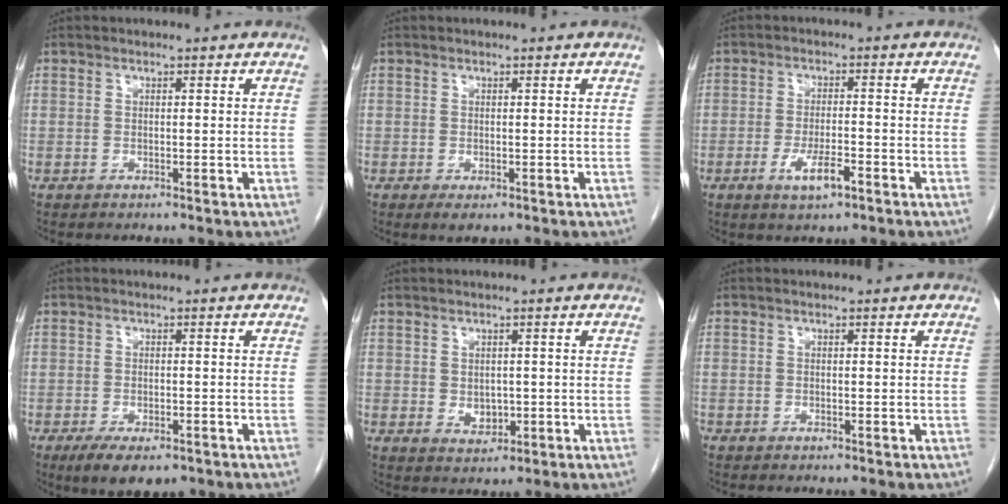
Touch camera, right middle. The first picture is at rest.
{"total": 1.6, "force": [-0.8, 0.7, 1.2], "torque": [-0.019, -0.005, -0.005]}
{"total": 4.7, "force": [-2.4, 0.9, 4.0], "torque": [-0.079, -0.003, -0.041]}
{"total": 6.9, "force": [-4.7, 2.6, 4.4], "torque": [-0.073, -0.012, -0.073]}
{"total": 2.5, "force": [-0.2, 1.9, 1.6], "torque": [-0.023, -0.001, 0.005]}
{"total": 0.0}